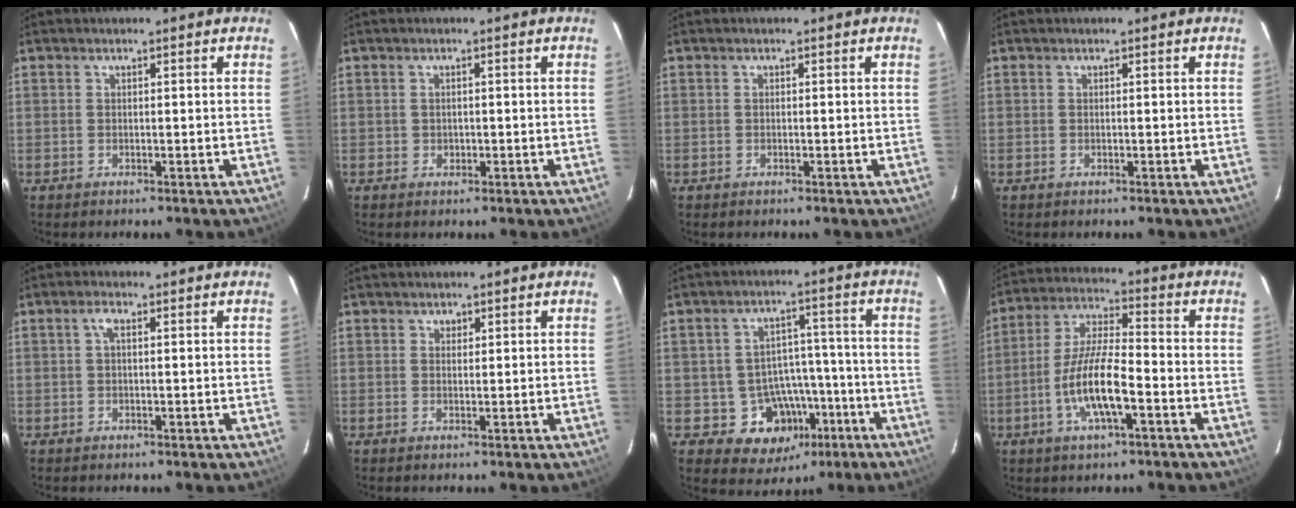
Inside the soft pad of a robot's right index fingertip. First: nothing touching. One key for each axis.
{"total": 1.2, "fx": -0.2, "fy": 1.1, "fz": 0.2, "tx": 0.000, "ty": 0.001, "tz": 0.001}
{"total": 0.0}
{"total": 0.0}
{"total": 1.7, "fx": 0.4, "fy": 0.6, "fz": 1.5, "tx": -0.033, "ty": 0.008, "tz": 0.006}
{"total": 0.9, "fx": 0.5, "fy": 0.7, "fz": 0.1, "tx": 0.000, "ty": 0.004, "tz": 0.007}
{"total": 10.9, "fx": -4.9, "fy": 9.0, "fz": 3.7, "tx": -0.070, "ty": 0.038, "tz": -0.043}
{"total": 11.3, "fx": -4.2, "fy": 2.8, "fz": 10.1, "tx": -0.207, "ty": -0.002, "tz": -0.080}